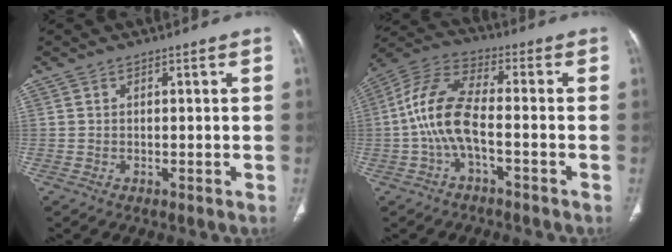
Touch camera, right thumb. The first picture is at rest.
{"total": 11.0, "force": [-2.3, 4.4, 9.8], "torque": [-0.217, 0.040, -0.050]}